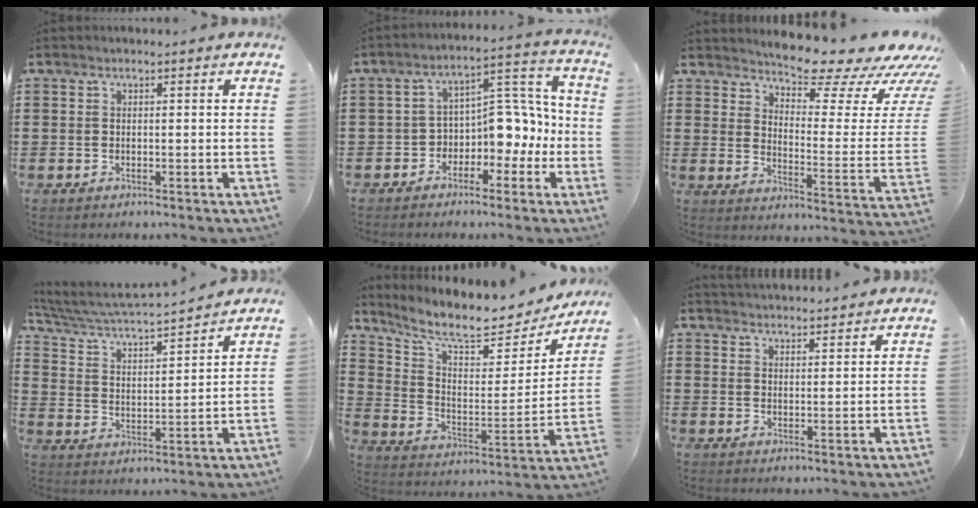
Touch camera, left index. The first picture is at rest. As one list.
[{"total": 6.6, "force": [-1.8, 5.2, 3.6], "torque": [-0.069, 0.000, -0.039]}, {"total": 8.3, "force": [7.6, 0.8, 3.1], "torque": [-0.057, -0.075, 0.127]}, {"total": 4.6, "force": [4.3, 0.3, 1.6], "torque": [-0.055, -0.034, 0.066]}, {"total": 8.7, "force": [7.5, 1.7, 4.2], "torque": [-0.108, -0.049, 0.124]}, {"total": 2.9, "force": [2.9, 0.0, -0.2], "torque": [-0.005, -0.008, 0.056]}]